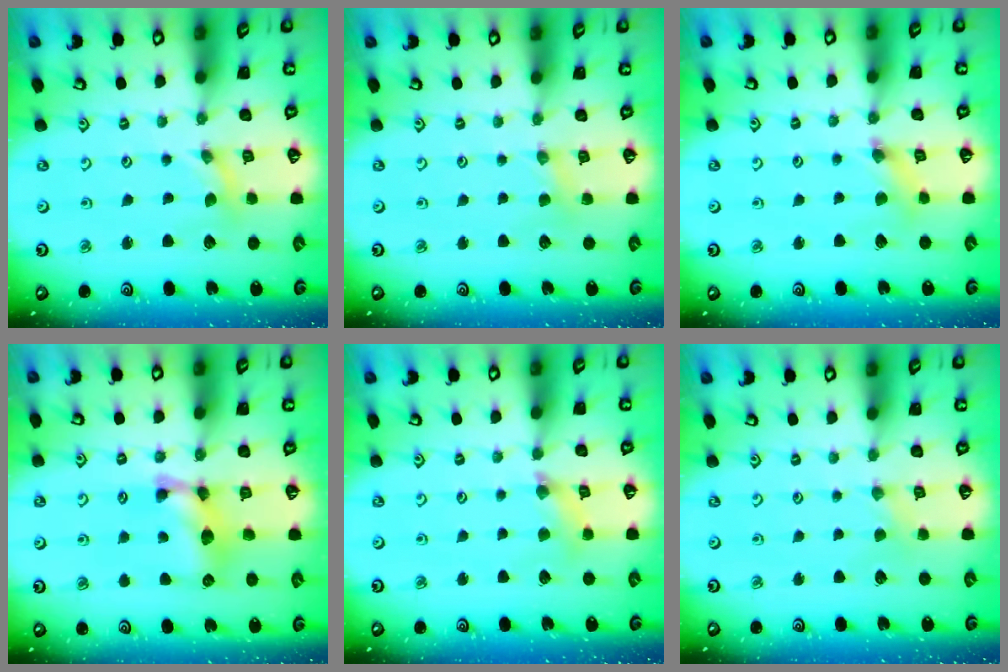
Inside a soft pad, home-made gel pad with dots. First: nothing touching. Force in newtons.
{"total": 2.5, "press": 2.5, "slide": 0.4}
{"total": 3.1, "press": 3.0, "slide": 0.4}
{"total": 11.9, "press": 11.9, "slide": 0.4}
{"total": 5.7, "press": 5.7, "slide": 0.6}
{"total": 1.3, "press": 1.3, "slide": 0.2}